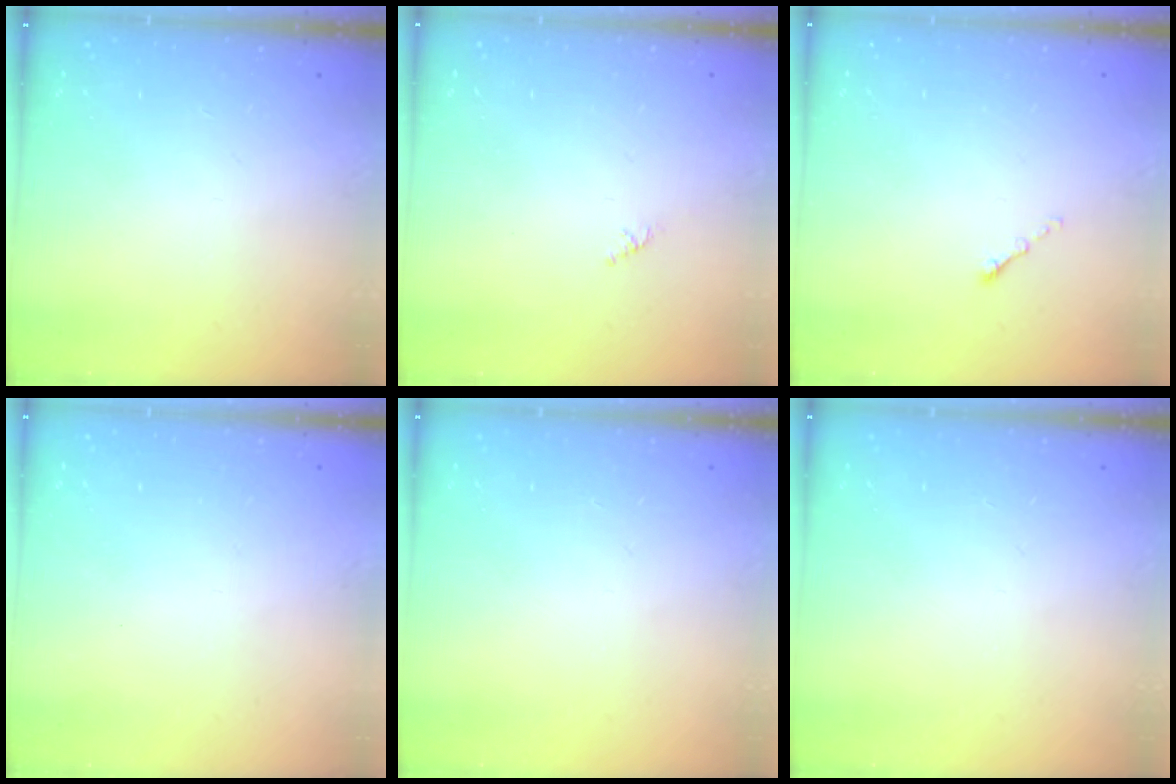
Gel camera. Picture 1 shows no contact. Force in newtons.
{"total": 0.8, "press": 0.7, "slide": 0.4}
{"total": 0.0}
{"total": 0.9, "press": 0.8, "slide": 0.3}
{"total": 0.0}
{"total": 0.0}